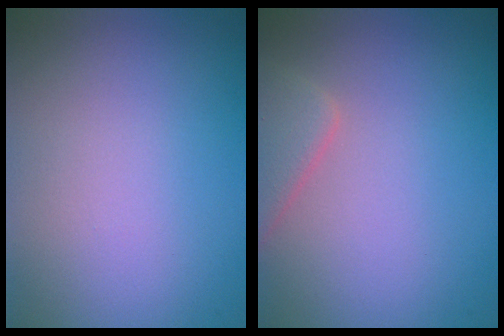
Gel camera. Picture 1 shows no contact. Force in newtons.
{"total": 2.8, "press": 2.8, "slide": 0.2}